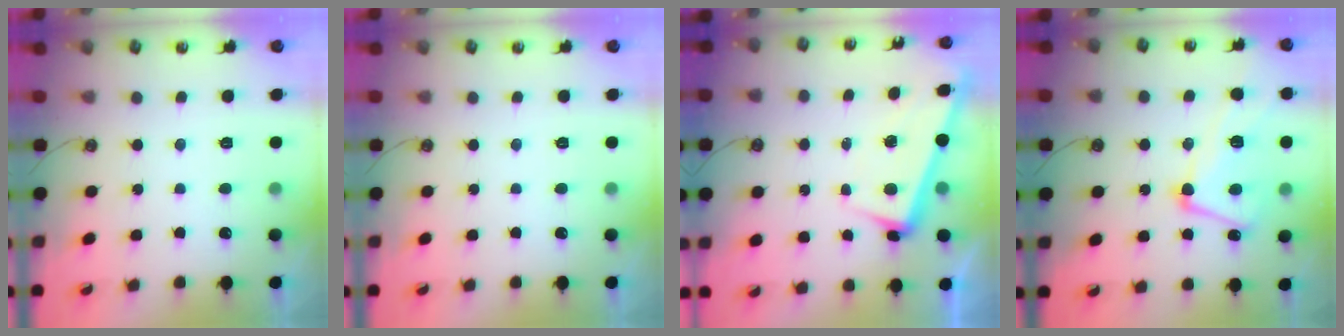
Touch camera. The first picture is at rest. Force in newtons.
{"total": 0.0}
{"total": 3.5, "press": 3.3, "slide": 1.1}
{"total": 7.6, "press": 7.5, "slide": 1.3}